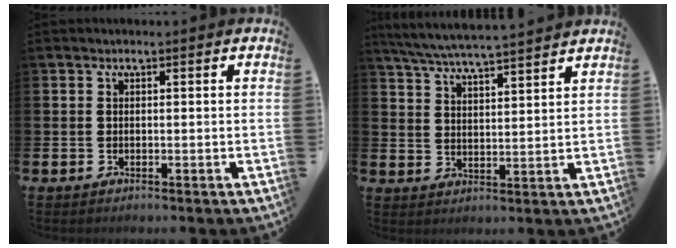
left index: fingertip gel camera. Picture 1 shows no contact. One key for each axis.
{"total": 6.0, "fx": 5.9, "fy": -0.1, "fz": 1.4, "tx": -0.048, "ty": -0.034, "tz": 0.104}